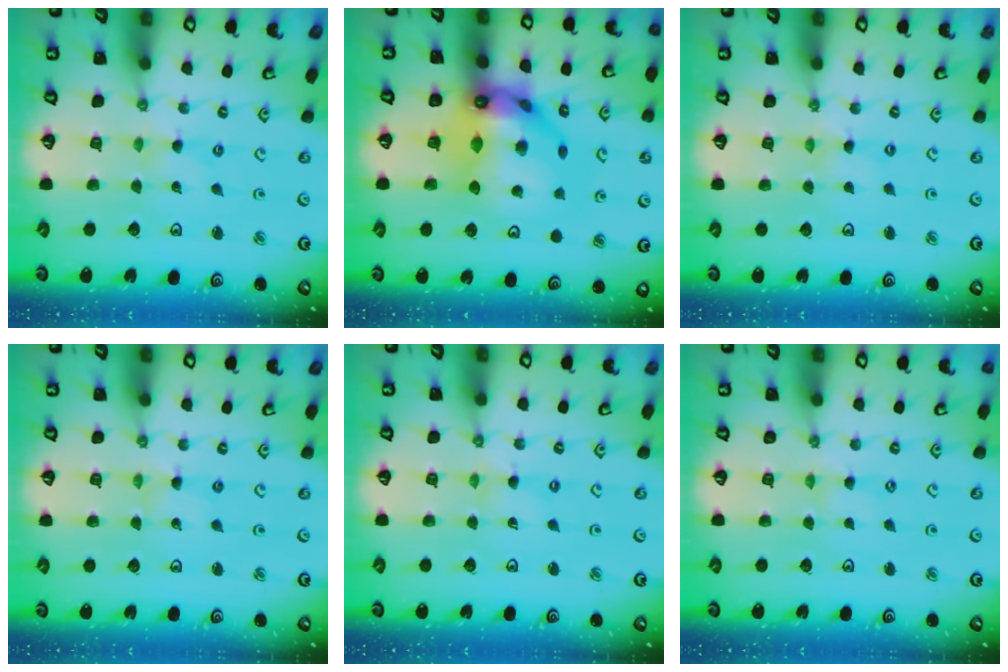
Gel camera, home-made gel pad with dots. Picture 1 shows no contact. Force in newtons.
{"total": 17.4, "press": 17.3, "slide": 1.5}
{"total": 0.0}
{"total": 0.9, "press": 0.8, "slide": 0.1}
{"total": 0.0}
{"total": 0.5, "press": 0.5, "slide": 0.2}